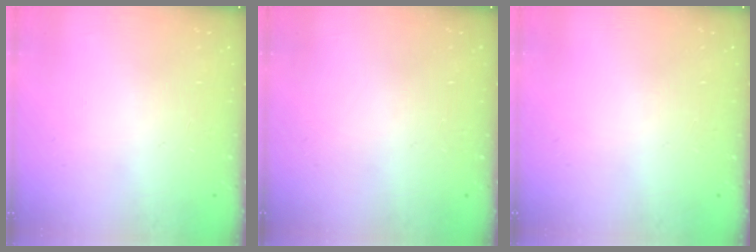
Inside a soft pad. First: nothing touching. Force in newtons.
{"total": 0.0}
{"total": 0.0}